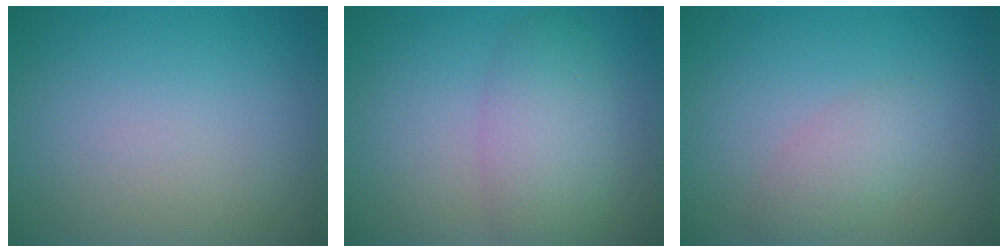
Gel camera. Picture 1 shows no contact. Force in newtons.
{"total": 4.6, "press": 4.6, "slide": 0.2}
{"total": 2.2, "press": 2.2, "slide": 0.1}